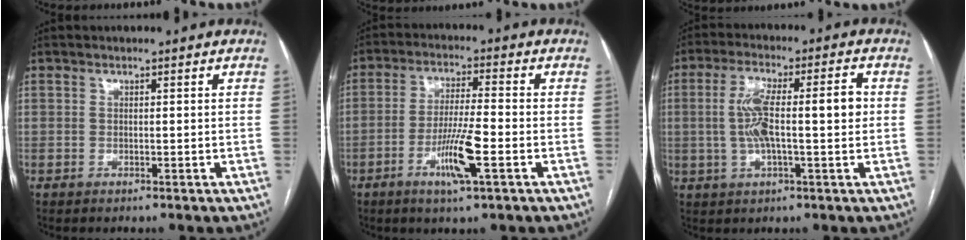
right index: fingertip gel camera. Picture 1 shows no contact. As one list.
[{"total": 8.4, "force": [-3.3, 0.5, 7.7], "torque": [-0.147, -0.009, -0.060]}, {"total": 10.4, "force": [0.4, 2.2, 10.1], "torque": [-0.186, 0.024, 0.008]}]